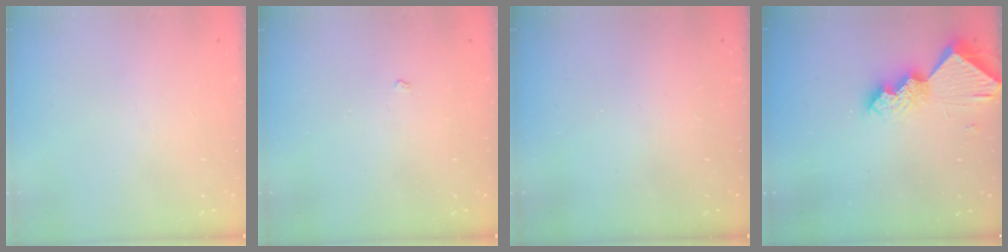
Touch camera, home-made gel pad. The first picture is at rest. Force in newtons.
{"total": 2.3, "press": 2.3, "slide": 0.3}
{"total": 0.0}
{"total": 11.0, "press": 11.0, "slide": 1.2}